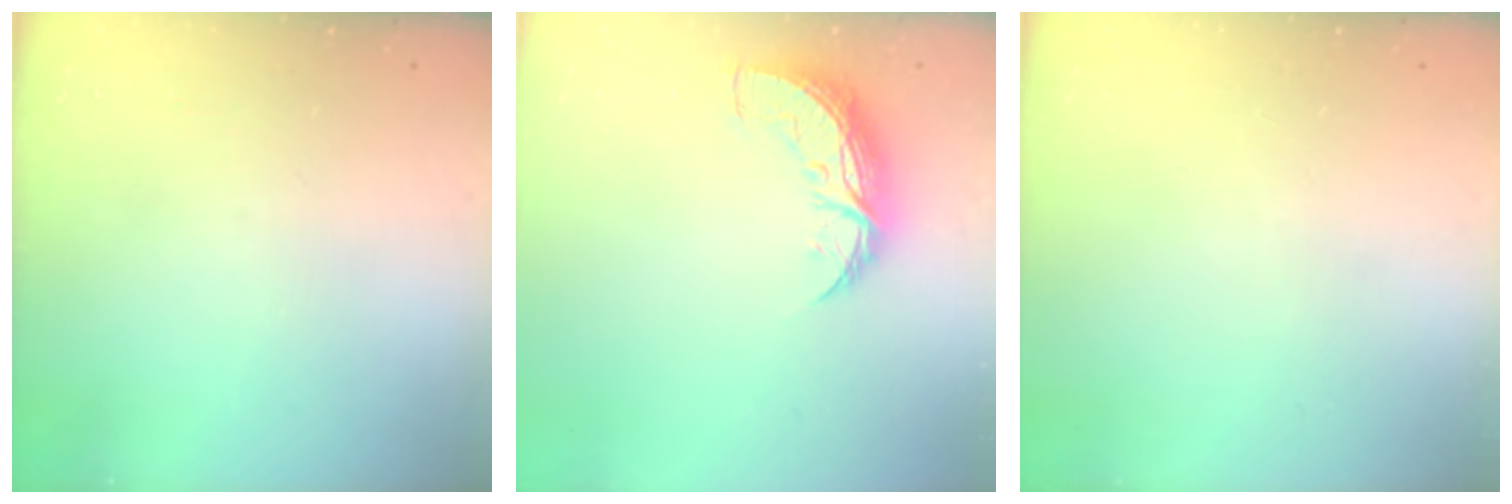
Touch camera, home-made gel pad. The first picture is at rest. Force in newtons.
{"total": 8.9, "press": 8.9, "slide": 0.6}
{"total": 0.0}